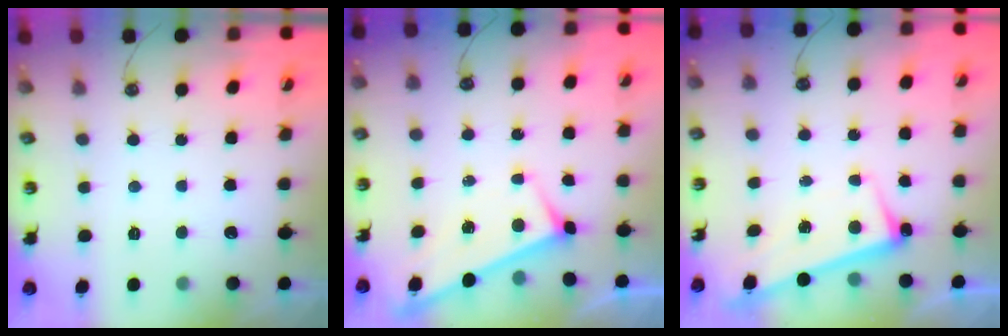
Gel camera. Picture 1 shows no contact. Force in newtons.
{"total": 3.1, "press": 3.1, "slide": 0.3}
{"total": 2.6, "press": 2.5, "slide": 0.7}